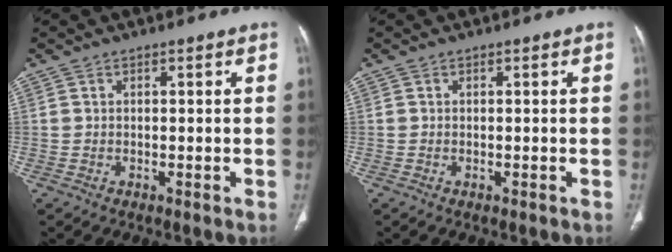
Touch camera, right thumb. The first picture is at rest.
{"total": 0.0}